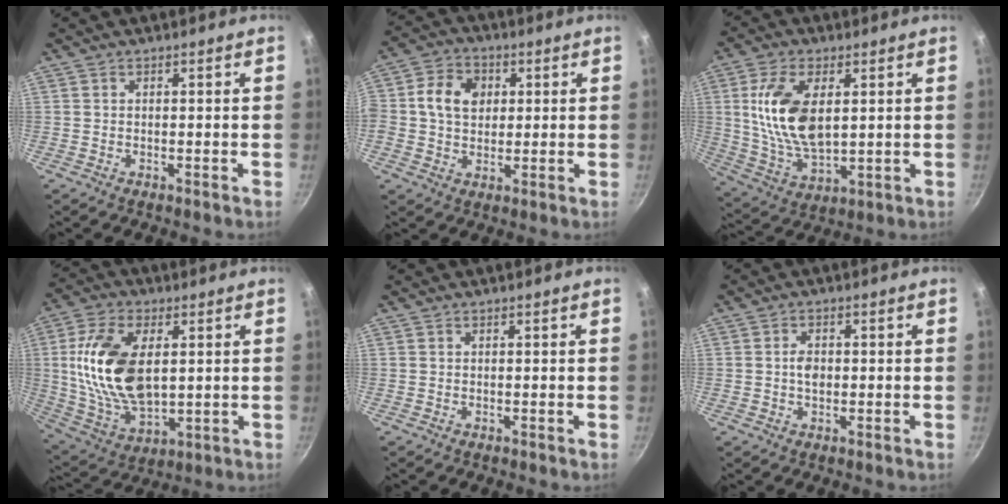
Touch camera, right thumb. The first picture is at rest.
{"total": 9.1, "force": [1.7, 7.2, 5.2], "torque": [-0.071, 0.005, 0.011]}
{"total": 14.8, "force": [3.0, 7.8, 12.1], "torque": [-0.225, -0.015, 0.066]}
{"total": 18.6, "force": [2.8, 10.7, 14.9], "torque": [-0.273, -0.008, 0.062]}
{"total": 0.0}
{"total": 2.8, "force": [0.0, 1.9, 2.1], "torque": [-0.026, 0.006, -0.002]}